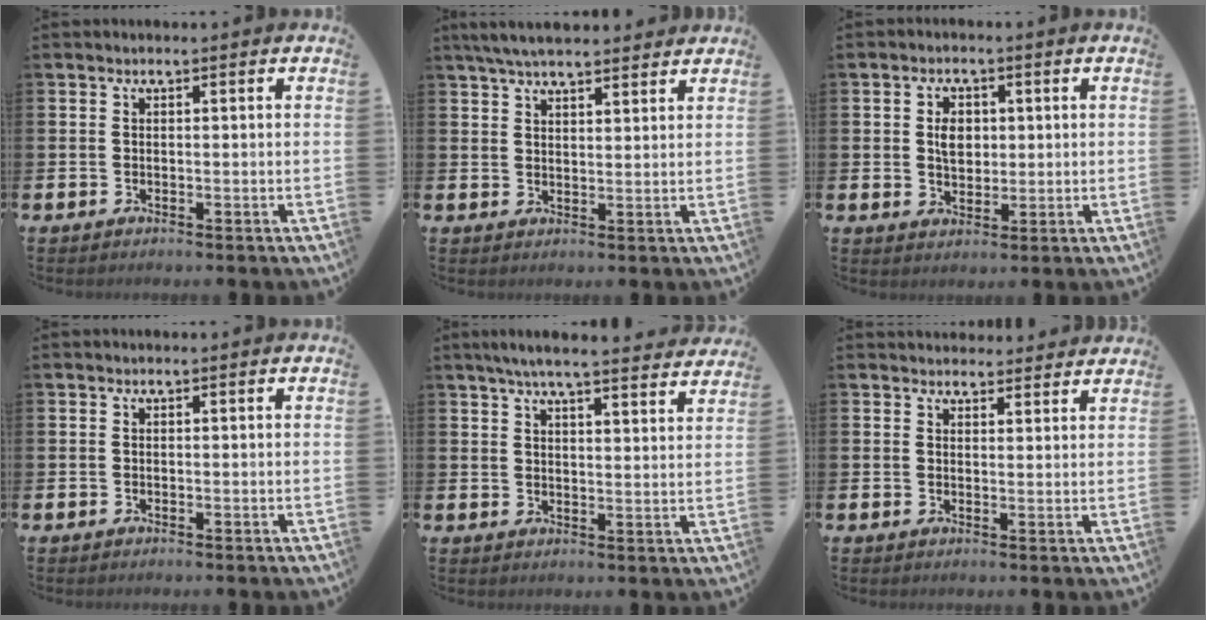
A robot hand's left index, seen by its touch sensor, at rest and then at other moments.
{"total": 5.3, "force": [5.0, 0.9, 1.6], "torque": [-0.041, -0.014, 0.092]}
{"total": 3.6, "force": [0.8, 2.6, 2.3], "torque": [-0.034, 0.005, 0.010]}
{"total": 0.0}
{"total": 5.9, "force": [5.6, 0.1, 1.9], "torque": [-0.051, -0.023, 0.099]}
{"total": 2.9, "force": [2.8, 0.8, -0.2], "torque": [0.009, -0.015, 0.050]}